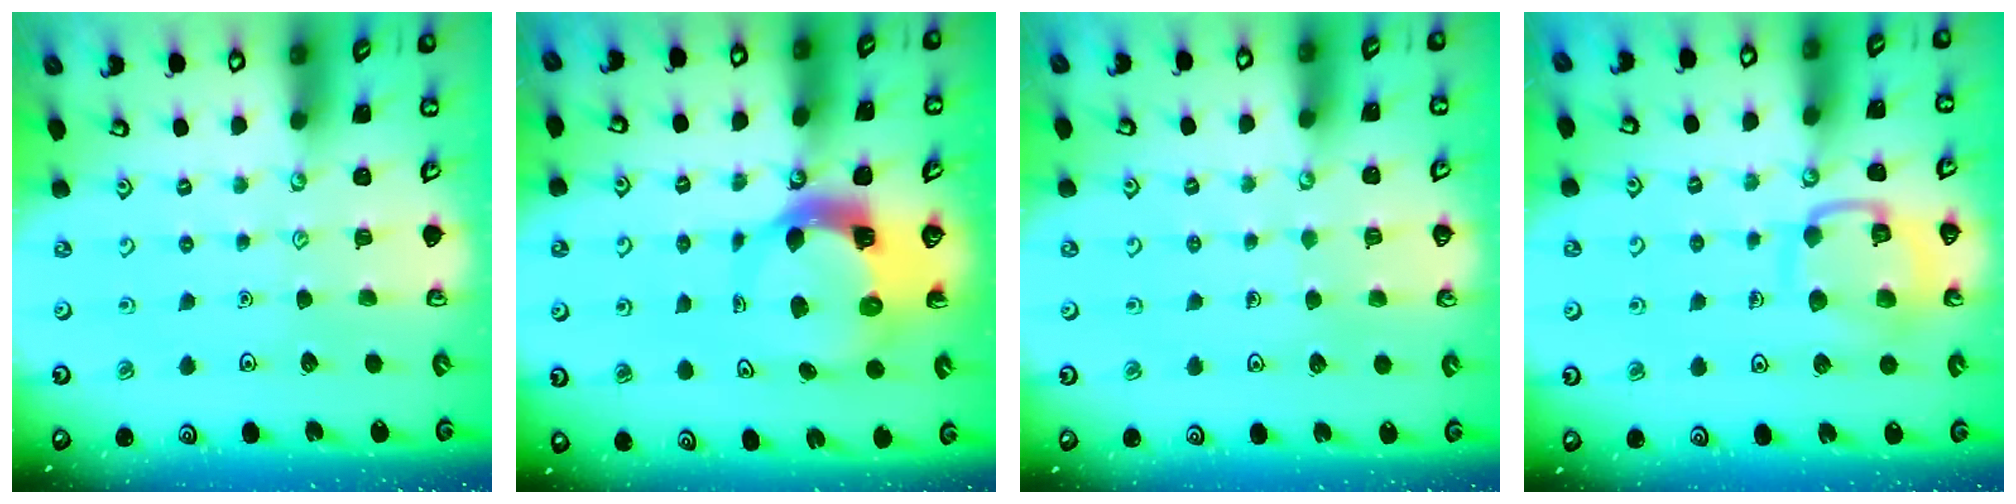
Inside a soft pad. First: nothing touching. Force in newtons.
{"total": 6.5, "press": 6.4, "slide": 1.0}
{"total": 3.5, "press": 3.5, "slide": 0.3}
{"total": 13.1, "press": 13.1, "slide": 1.4}